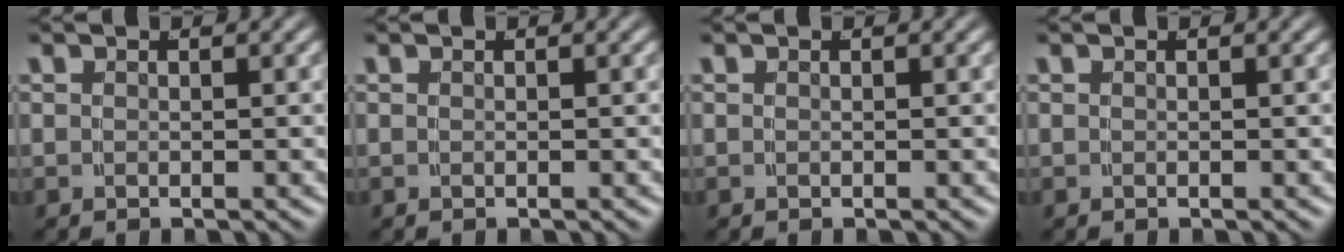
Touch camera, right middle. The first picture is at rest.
{"total": 0.0}
{"total": 0.0}
{"total": 0.0}